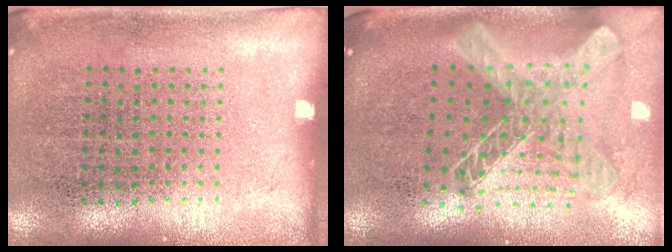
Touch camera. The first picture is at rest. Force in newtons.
{"total": 1.9, "press": 1.6, "slide": 1.1}